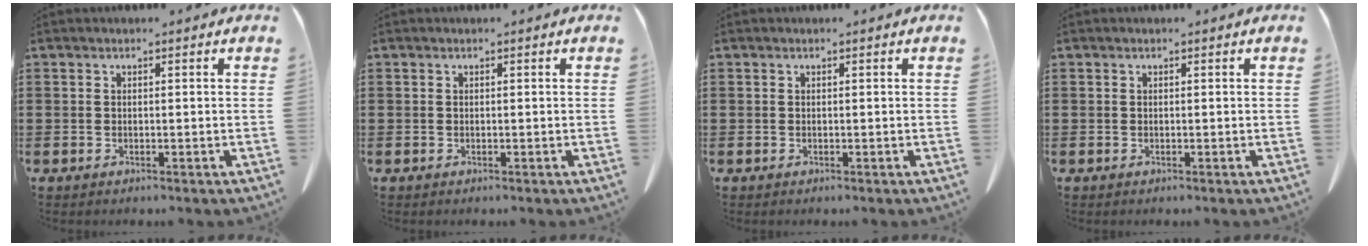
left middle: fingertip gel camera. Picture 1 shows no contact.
{"total": 0.0}
{"total": 0.0}
{"total": 0.0}